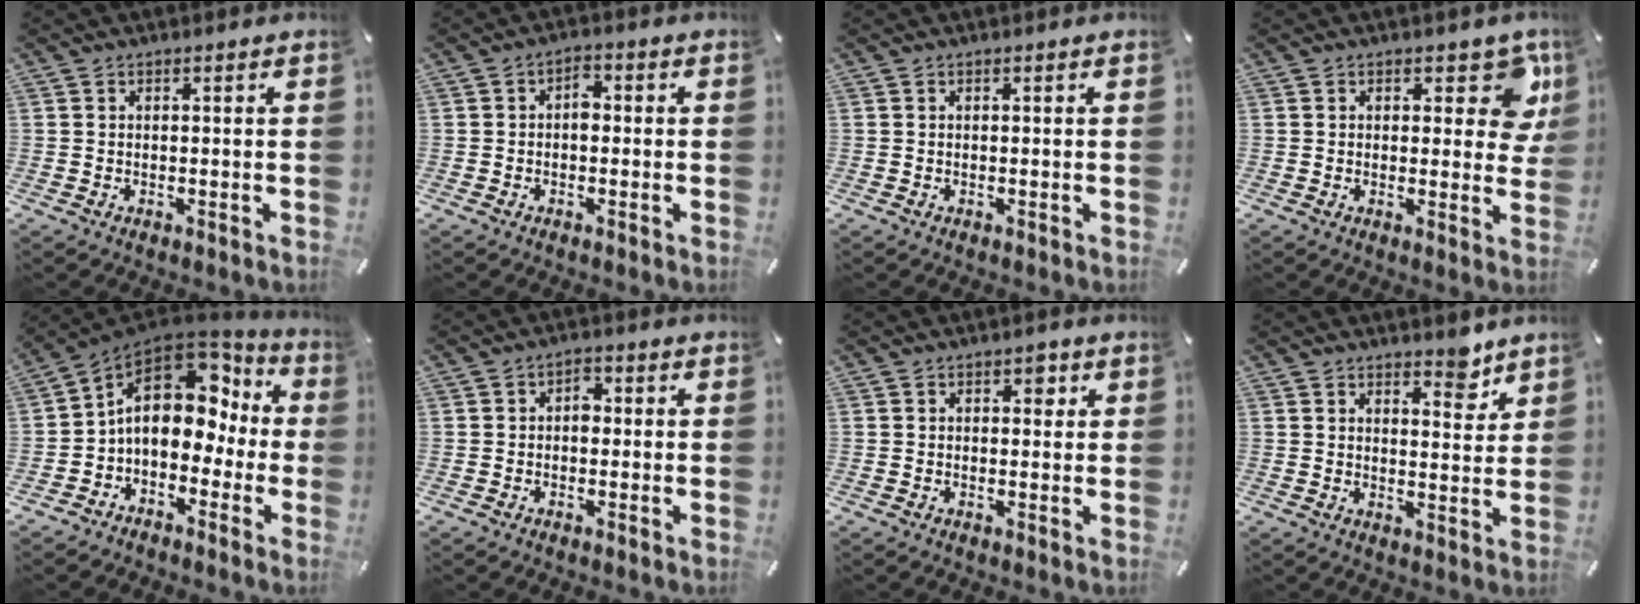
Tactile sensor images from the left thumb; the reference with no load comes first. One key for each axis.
{"total": 2.8, "fx": -0.4, "fy": 1.8, "fz": 2.2, "tx": -0.043, "ty": 0.011, "tz": -0.010}
{"total": 0.0}
{"total": 8.7, "fx": 4.6, "fy": 4.5, "fz": 5.9, "tx": -0.043, "ty": -0.033, "tz": 0.071}
{"total": 14.8, "fx": 2.2, "fy": 10.7, "fz": 9.9, "tx": -0.163, "ty": -0.011, "tz": 0.037}
{"total": 2.7, "fx": -0.3, "fy": 1.9, "fz": 1.8, "tx": -0.029, "ty": 0.007, "tz": -0.011}
{"total": 3.1, "fx": 0.9, "fy": 1.9, "fz": 2.2, "tx": -0.016, "ty": -0.003, "tz": 0.005}
{"total": 5.7, "fx": 4.5, "fy": 2.7, "fz": 2.2, "tx": -0.009, "ty": -0.035, "tz": 0.073}